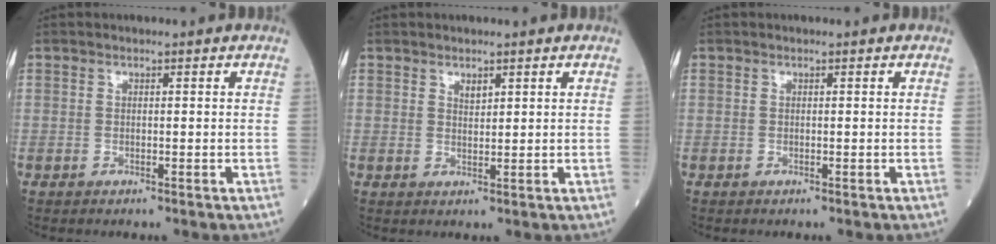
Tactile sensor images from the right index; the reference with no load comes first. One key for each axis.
{"total": 1.4, "fx": 0.9, "fy": 0.6, "fz": 0.8, "tx": -0.013, "ty": -0.002, "tz": 0.018}
{"total": 0.0}